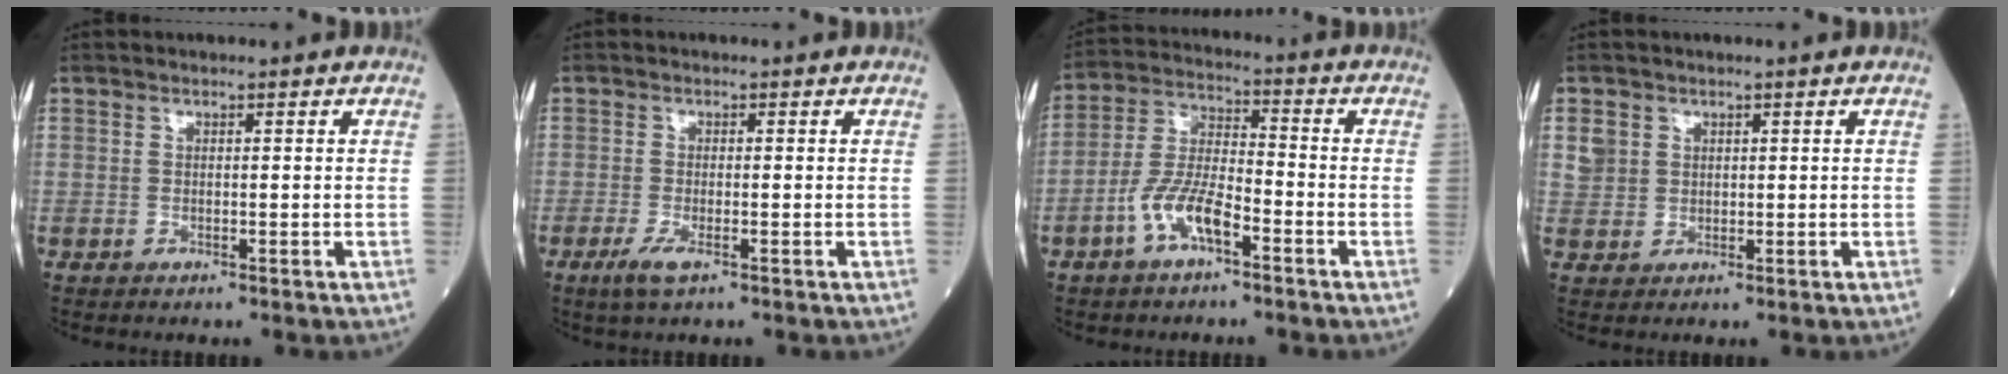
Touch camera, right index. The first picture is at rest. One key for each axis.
{"total": 2.8, "fx": -1.6, "fy": 0.5, "fz": 2.3, "tx": -0.051, "ty": -0.007, "tz": -0.030}
{"total": 8.2, "fx": -4.2, "fy": 2.5, "fz": 6.7, "tx": -0.144, "ty": 0.009, "tz": -0.083}
{"total": 2.7, "fx": 1.1, "fy": 2.4, "fz": 0.5, "tx": -0.007, "ty": 0.006, "tz": 0.024}